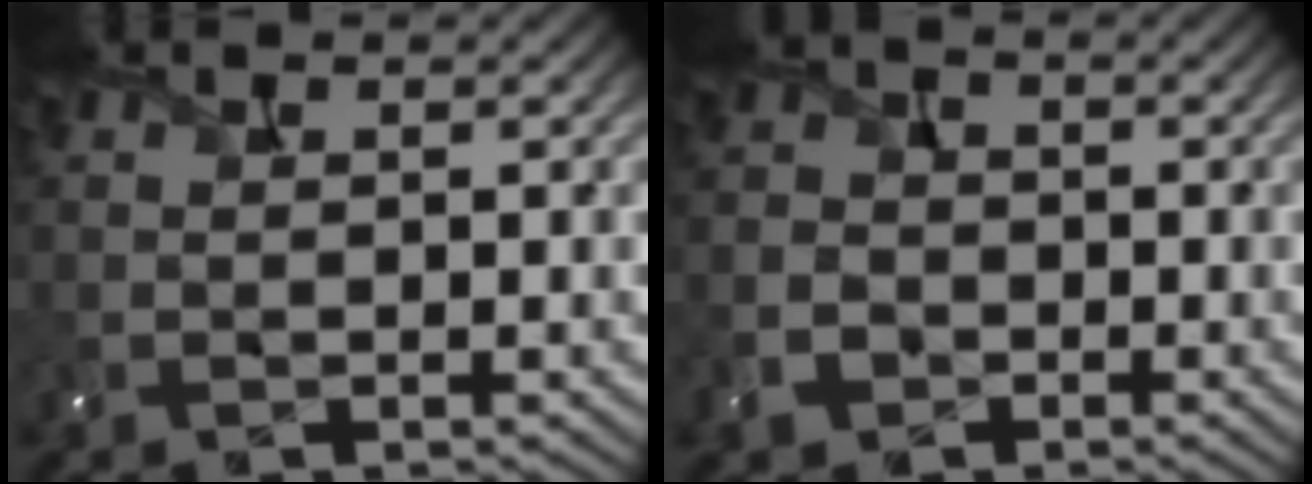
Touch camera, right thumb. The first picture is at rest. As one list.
[{"total": 3.9, "force": [-2.0, 2.9, 1.5], "torque": [-0.046, -0.006, -0.048]}]